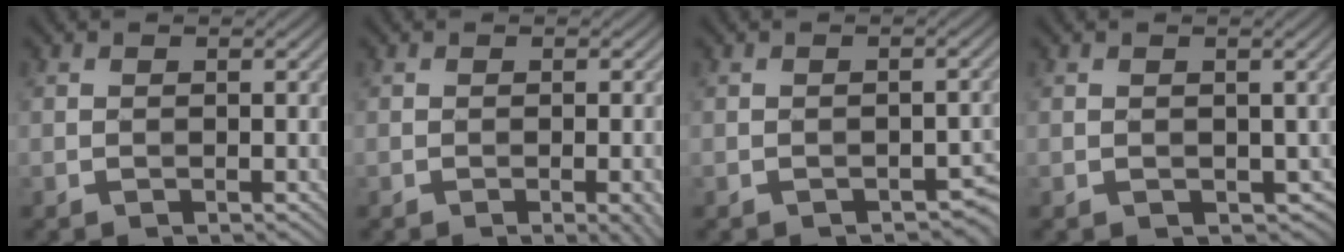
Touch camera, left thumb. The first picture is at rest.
{"total": 1.7, "force": [-0.8, 0.1, 1.4], "torque": [-0.022, -0.001, -0.012]}
{"total": 2.3, "force": [-1.2, 1.3, 1.4], "torque": [-0.026, -0.008, -0.013]}
{"total": 3.4, "force": [0.2, 2.6, 2.1], "torque": [-0.046, -0.016, 0.008]}